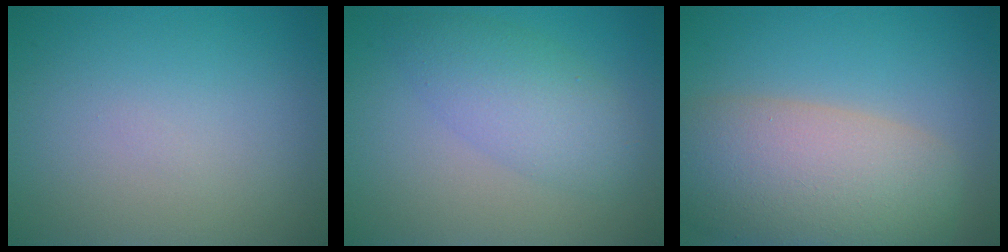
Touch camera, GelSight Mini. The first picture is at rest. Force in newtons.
{"total": 4.2, "press": 4.2, "slide": 0.1}
{"total": 9.7, "press": 9.7, "slide": 0.6}